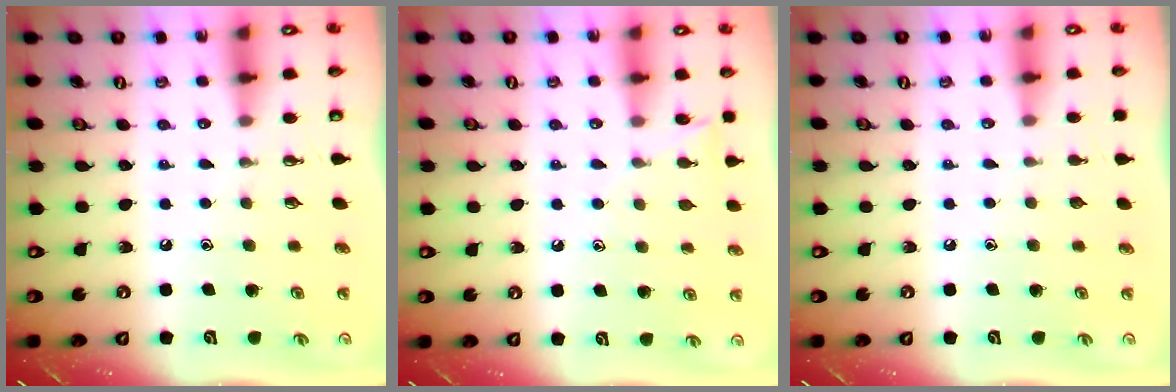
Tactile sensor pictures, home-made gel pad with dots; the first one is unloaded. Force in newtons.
{"total": 5.7, "press": 5.6, "slide": 0.6}
{"total": 0.0}